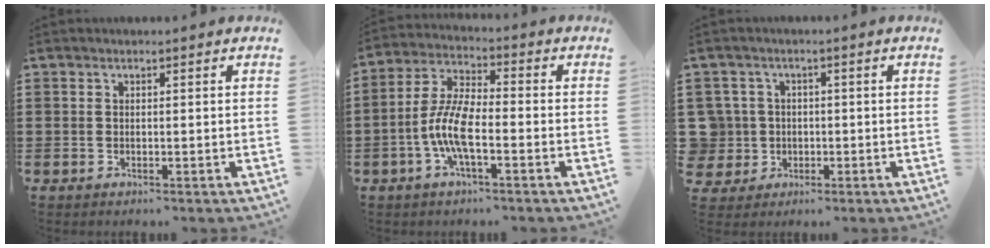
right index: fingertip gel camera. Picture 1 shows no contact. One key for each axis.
{"total": 7.9, "fx": -2.4, "fy": 2.4, "fz": 7.1, "tx": -0.177, "ty": -0.017, "tz": -0.054}
{"total": 4.6, "fx": -0.2, "fy": 4.6, "fz": 0.7, "tx": -0.051, "ty": 0.006, "tz": -0.008}